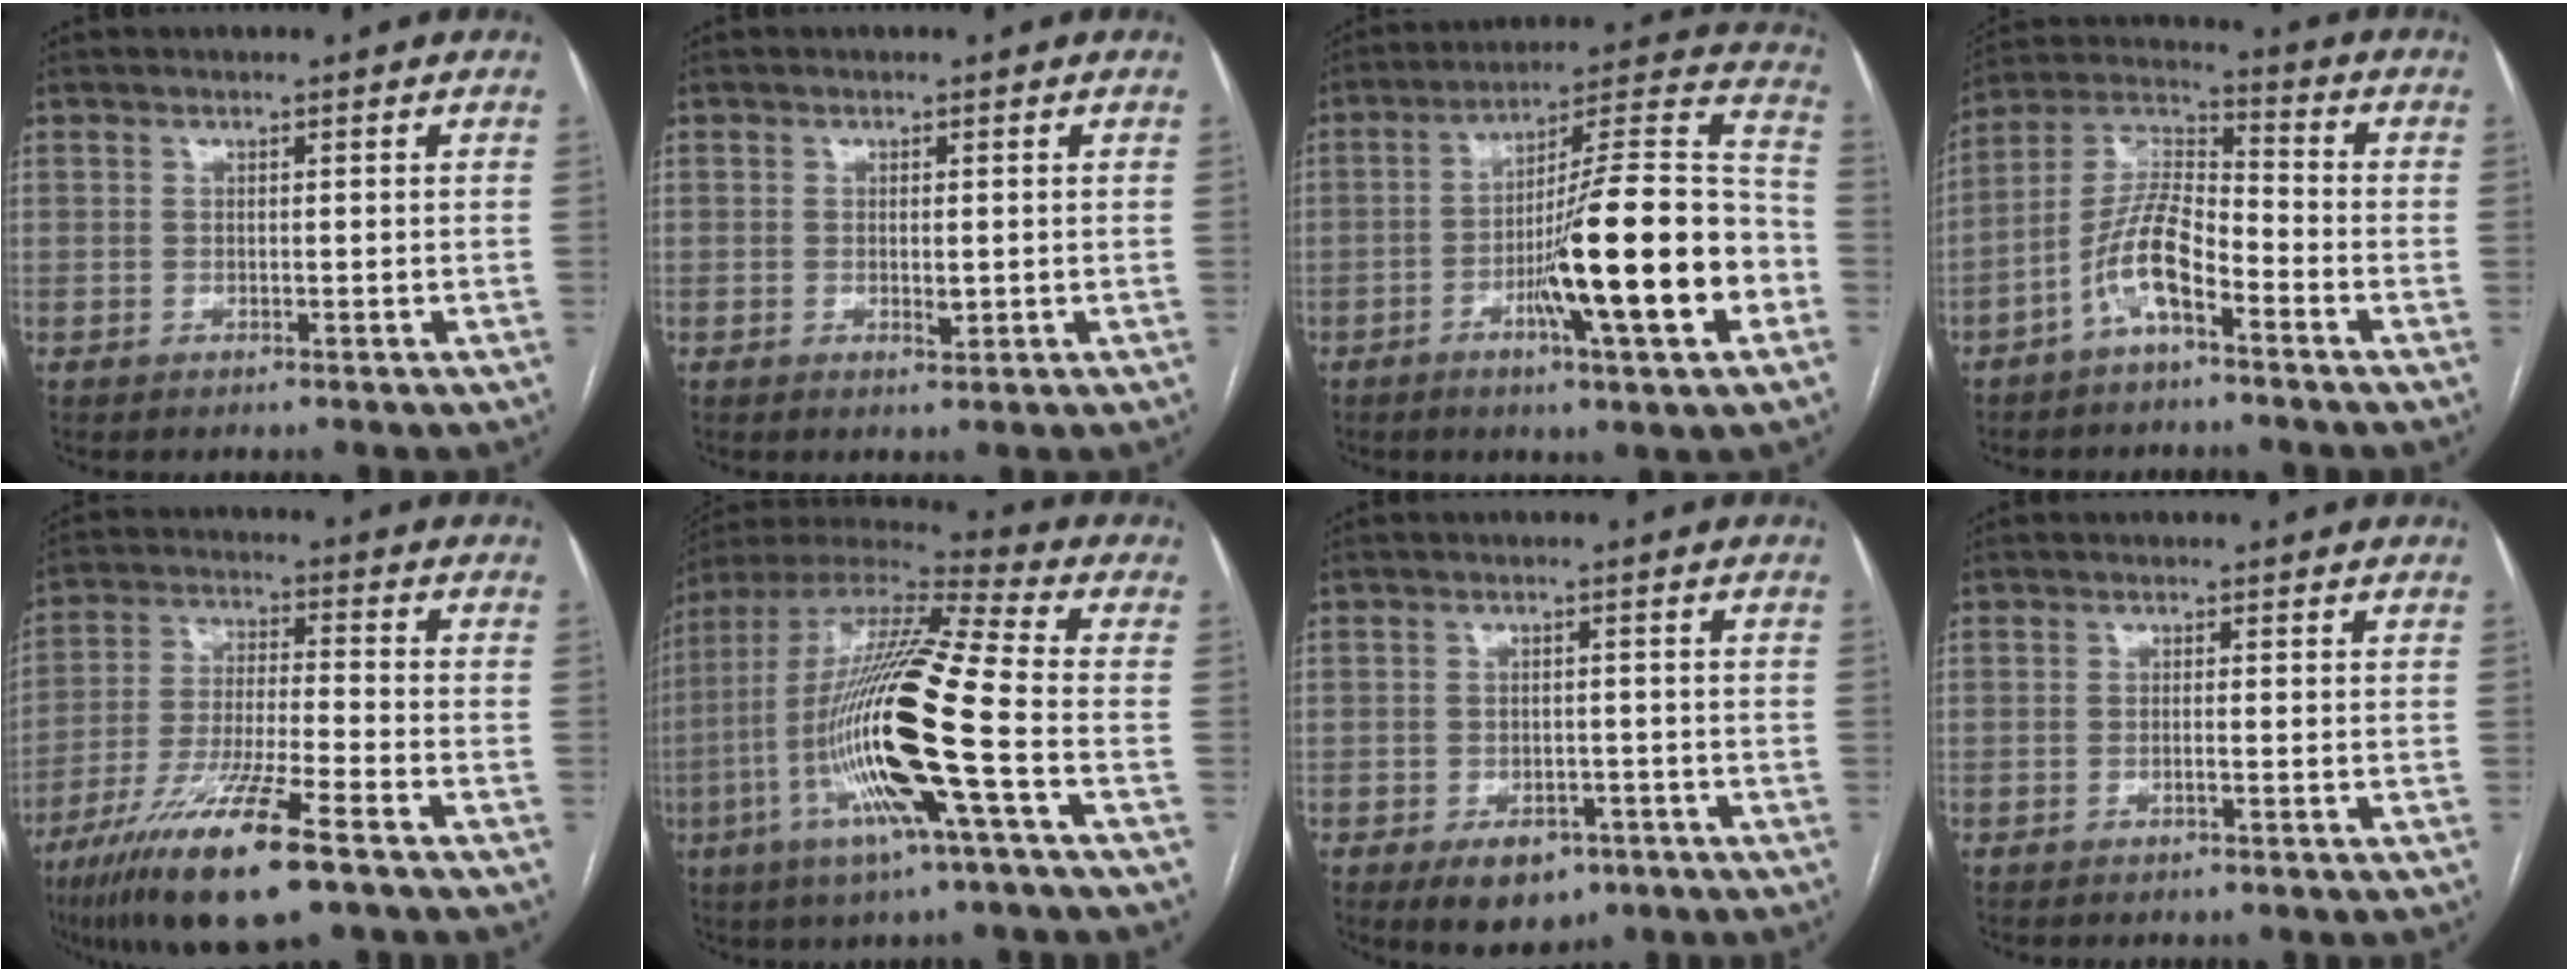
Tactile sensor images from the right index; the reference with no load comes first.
{"total": 1.6, "force": [-0.2, 0.6, 1.5], "torque": [-0.025, -0.004, -0.001]}
{"total": 20.3, "force": [-6.1, 1.2, 19.3], "torque": [-0.278, 0.005, -0.095]}
{"total": 10.0, "force": [-5.0, 2.9, 8.2], "torque": [-0.176, 0.020, -0.098]}
{"total": 16.1, "force": [-9.9, 1.5, 12.7], "torque": [-0.252, -0.039, -0.180]}
{"total": 21.7, "force": [-5.4, 0.7, 21.0], "torque": [-0.427, -0.018, -0.113]}
{"total": 6.3, "force": [-3.6, 4.0, 3.3], "torque": [-0.042, 0.002, -0.045]}
{"total": 0.9, "force": [-0.3, 0.0, 0.8], "torque": [-0.014, 0.001, -0.006]}